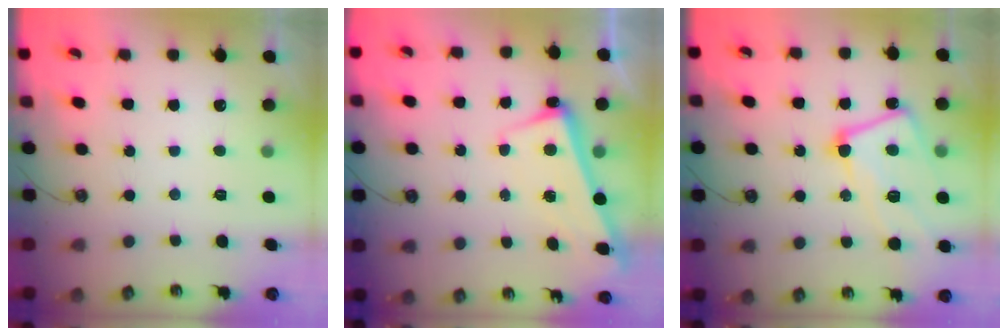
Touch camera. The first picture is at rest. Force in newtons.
{"total": 2.6, "press": 2.4, "slide": 1.0}
{"total": 10.4, "press": 10.3, "slide": 1.3}